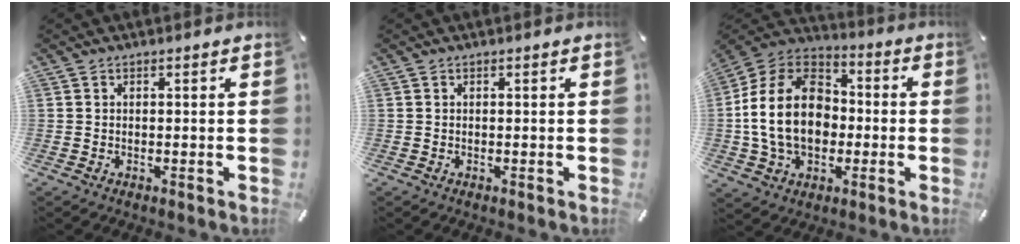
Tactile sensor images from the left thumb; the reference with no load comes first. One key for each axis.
{"total": 0.0}
{"total": 17.7, "fx": -1.8, "fy": 13.6, "fz": 11.2, "tx": -0.260, "ty": 0.020, "tz": -0.035}